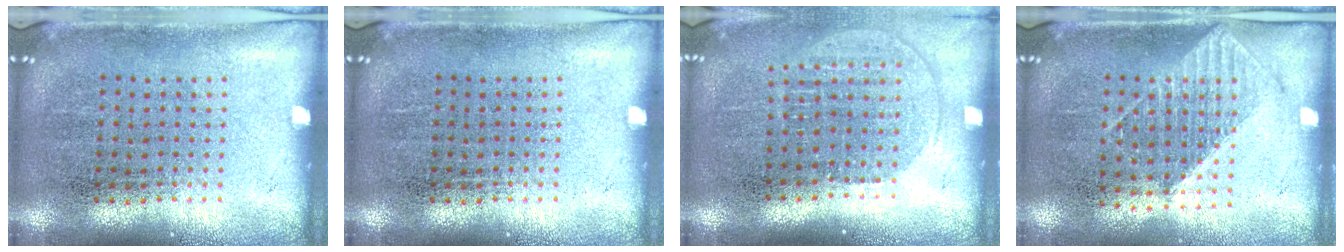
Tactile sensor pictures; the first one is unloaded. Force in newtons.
{"total": 0.0}
{"total": 1.4, "press": 1.1, "slide": 0.7}
{"total": 1.1, "press": 1.0, "slide": 0.3}